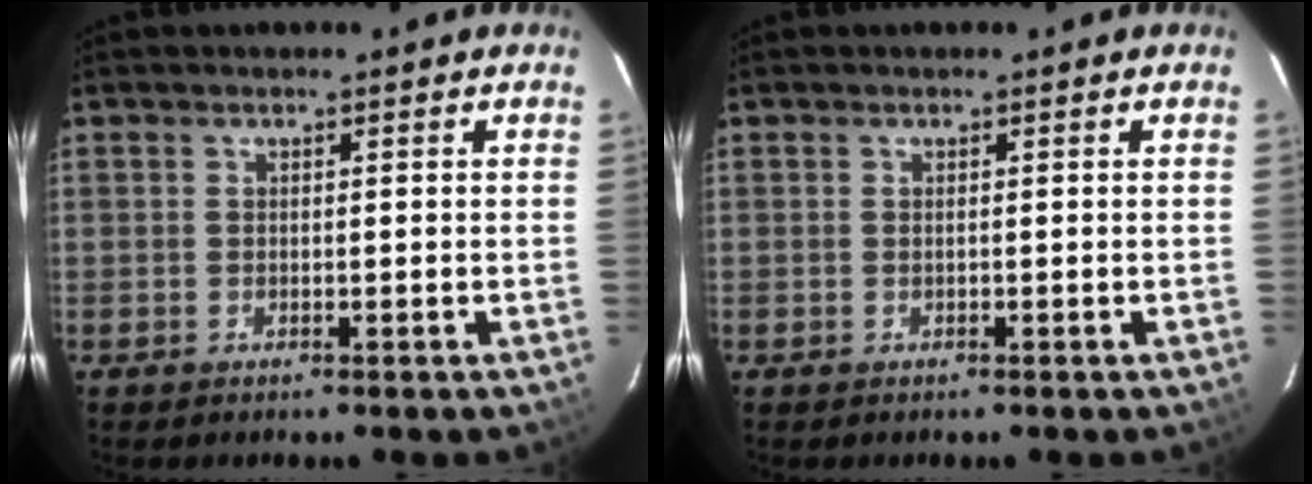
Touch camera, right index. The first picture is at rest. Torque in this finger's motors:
{"motor_torque": [0.10, 0.04, -0.01, 0.00]}